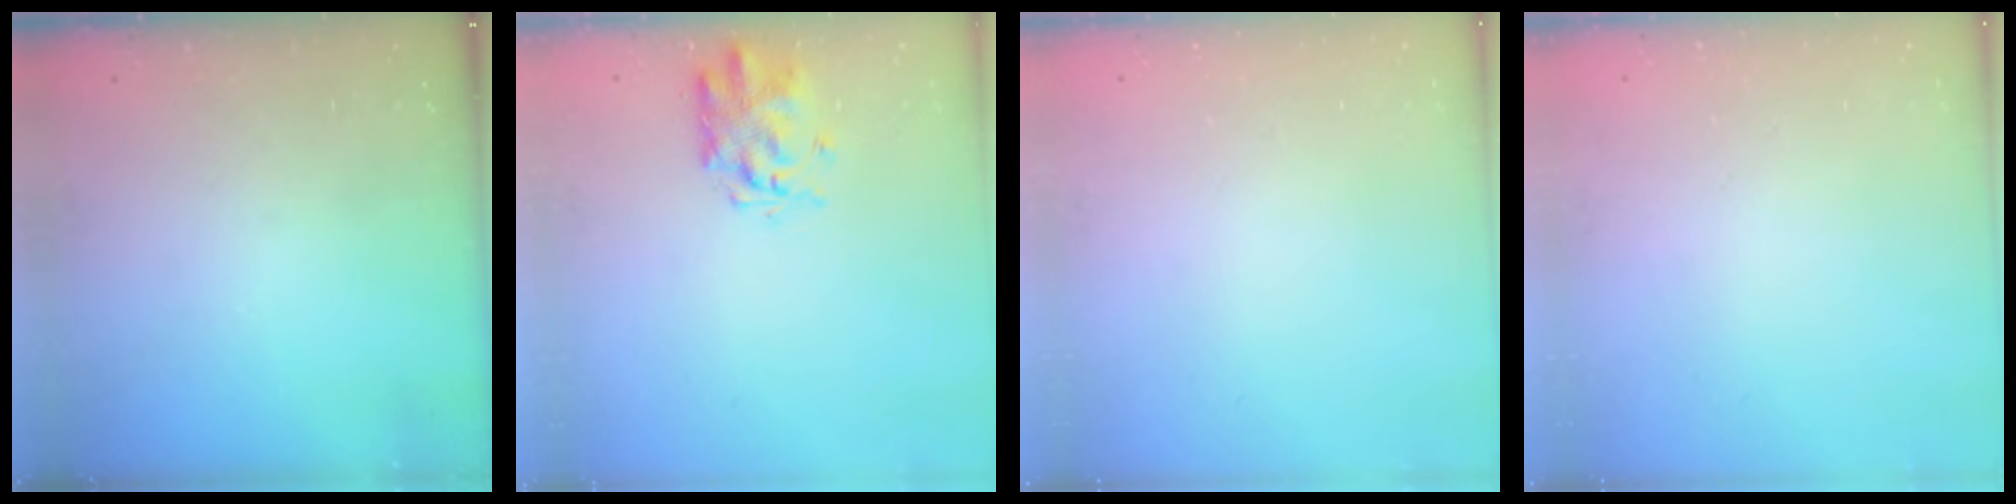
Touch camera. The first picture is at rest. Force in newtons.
{"total": 3.8, "press": 3.5, "slide": 1.4}
{"total": 1.8, "press": 1.8, "slide": 0.2}
{"total": 1.7, "press": 1.7, "slide": 0.2}